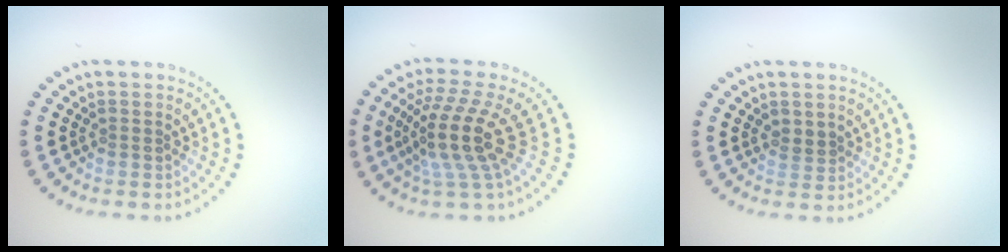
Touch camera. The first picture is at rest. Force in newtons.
{"total": 5.0, "press": 3.6, "slide": 3.6}
{"total": 1.2, "press": 1.0, "slide": 0.5}